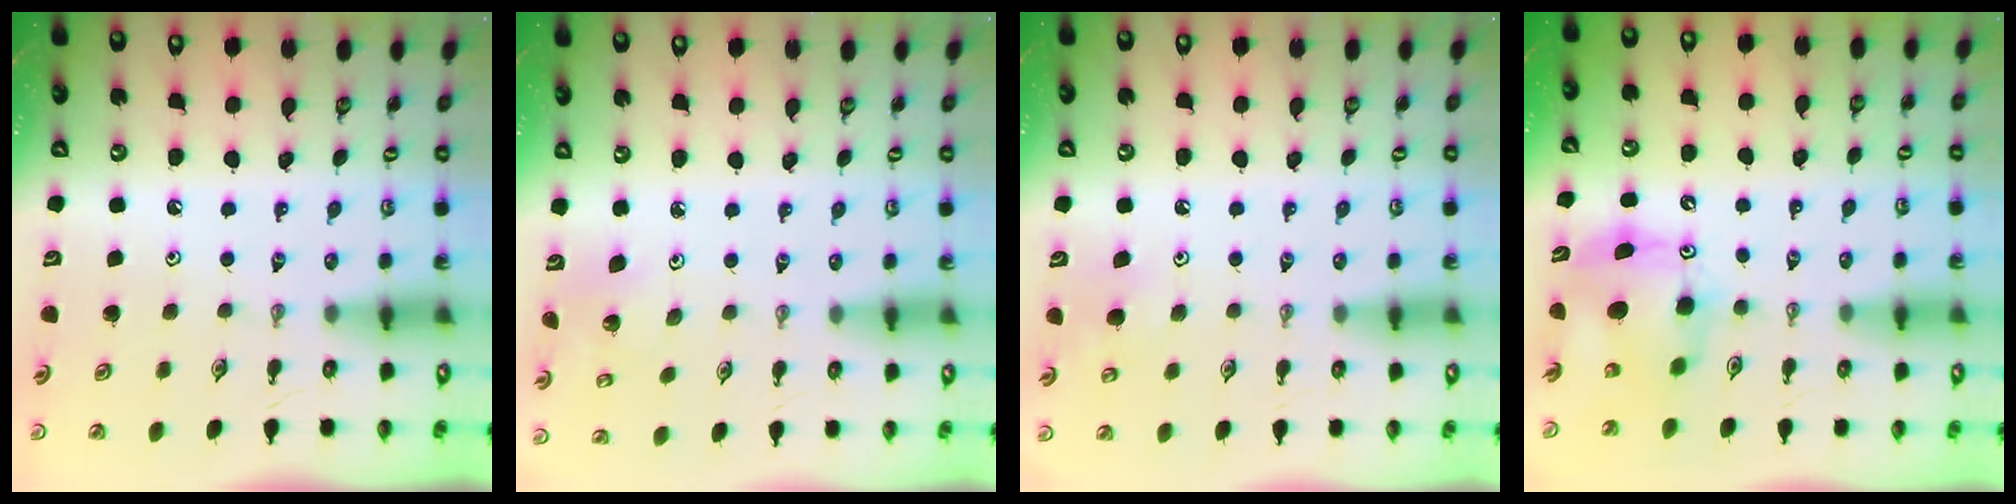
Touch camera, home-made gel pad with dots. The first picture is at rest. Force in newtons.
{"total": 3.2, "press": 3.2, "slide": 0.3}
{"total": 6.3, "press": 6.2, "slide": 0.6}
{"total": 9.7, "press": 9.7, "slide": 0.6}